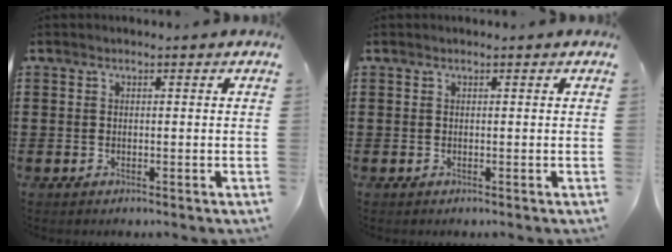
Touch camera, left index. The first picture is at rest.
{"total": 0.0}